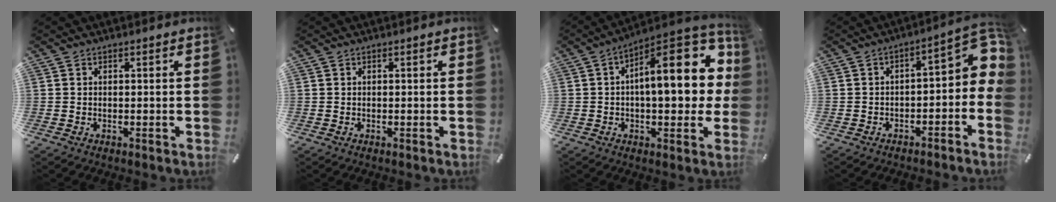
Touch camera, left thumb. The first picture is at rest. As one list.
[{"total": 0.0}, {"total": 21.9, "force": [4.2, 10.1, 19.0], "torque": [-0.247, -0.027, 0.069]}, {"total": 7.5, "force": [1.0, 3.8, 6.3], "torque": [-0.074, -0.021, 0.011]}]